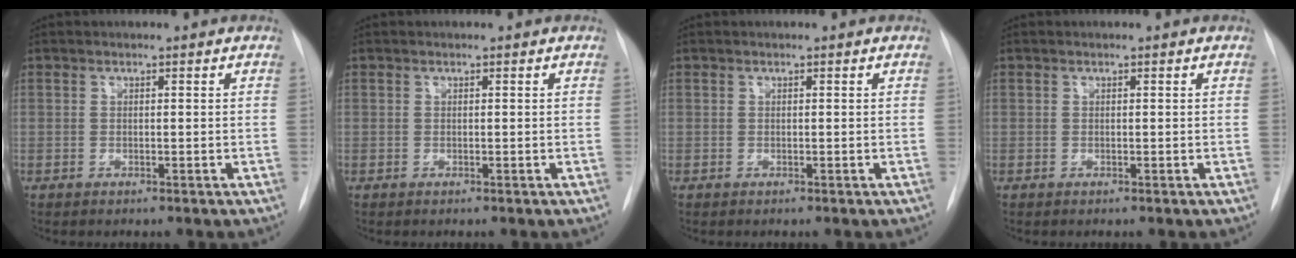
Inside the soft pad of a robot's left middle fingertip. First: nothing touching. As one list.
[{"total": 0.0}, {"total": 0.0}, {"total": 0.0}]